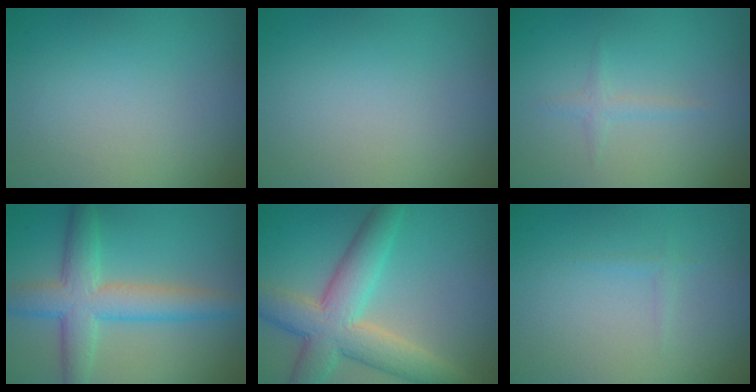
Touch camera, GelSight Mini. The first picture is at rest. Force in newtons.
{"total": 0.0}
{"total": 1.0, "press": 1.0, "slide": 0.1}
{"total": 6.0, "press": 6.0, "slide": 0.2}
{"total": 8.0, "press": 8.0, "slide": 0.3}
{"total": 0.6, "press": 0.6, "slide": 0.0}